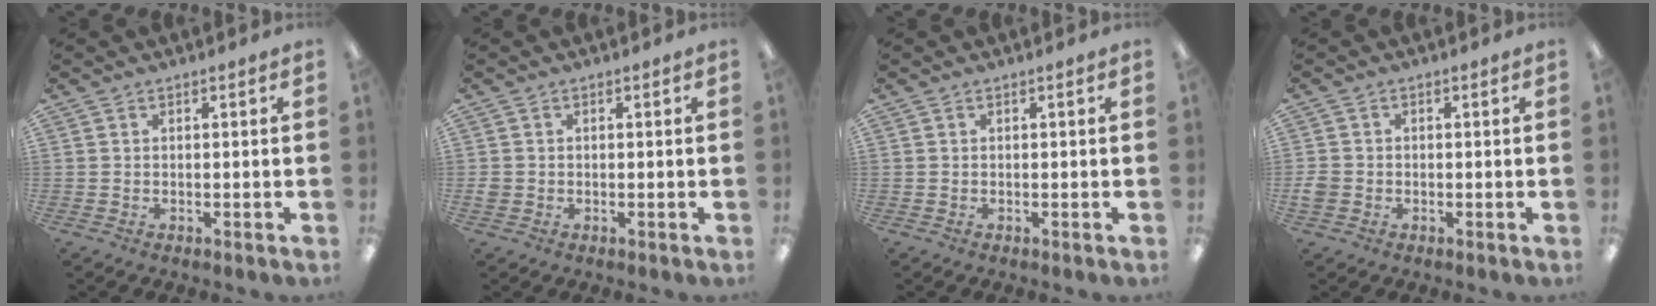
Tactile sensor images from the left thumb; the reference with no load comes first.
{"total": 1.5, "force": [-0.2, 1.4, 0.5], "torque": [-0.008, 0.005, -0.004]}
{"total": 0.0}
{"total": 2.8, "force": [-0.7, 2.4, 1.1], "torque": [-0.015, 0.007, -0.013]}